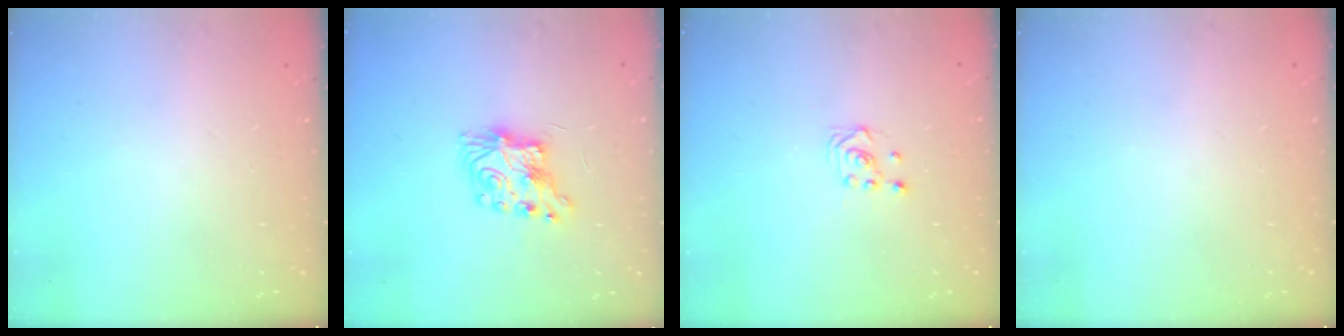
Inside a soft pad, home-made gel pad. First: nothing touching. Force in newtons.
{"total": 8.1, "press": 8.1, "slide": 0.3}
{"total": 2.7, "press": 2.4, "slide": 1.2}
{"total": 0.0}